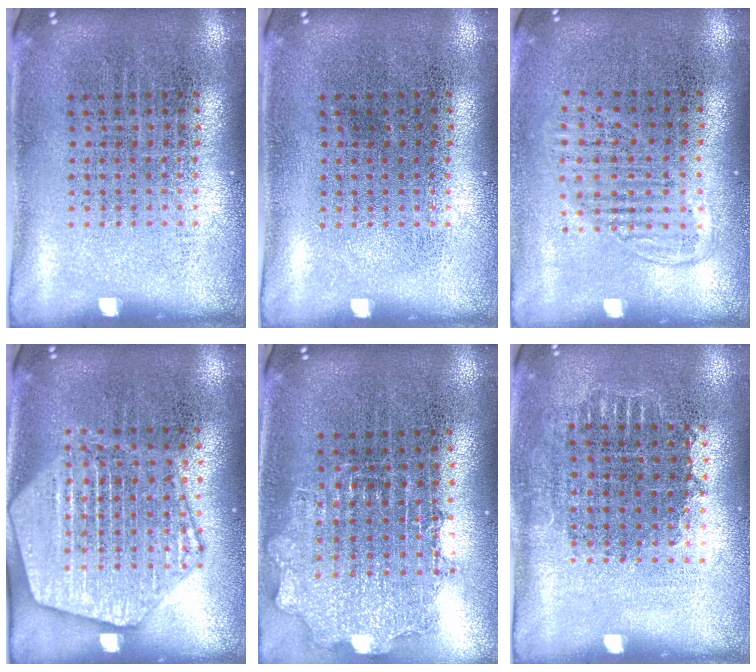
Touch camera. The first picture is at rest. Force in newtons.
{"total": 0.0}
{"total": 1.3, "press": 1.2, "slide": 0.6}
{"total": 3.9, "press": 3.8, "slide": 0.4}
{"total": 1.6, "press": 1.3, "slide": 0.8}
{"total": 0.9, "press": 0.9, "slide": 0.2}